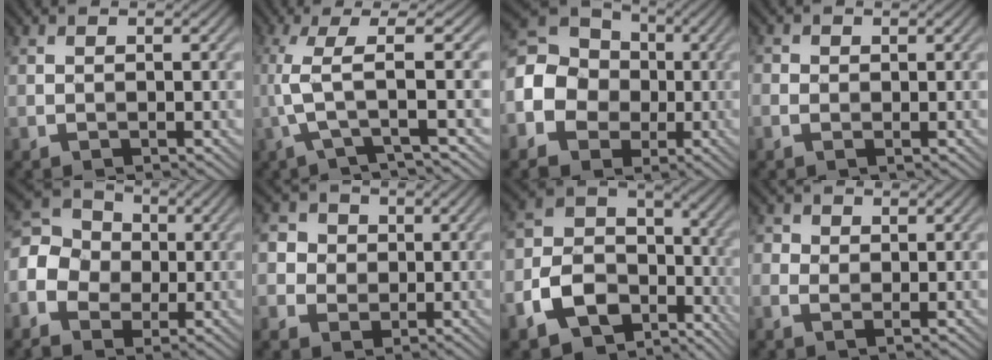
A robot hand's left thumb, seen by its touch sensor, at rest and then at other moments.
{"total": 5.4, "force": [-0.2, 0.4, 5.4], "torque": [-0.111, 0.016, -0.015]}
{"total": 12.1, "force": [-2.0, 10.6, 5.5], "torque": [-0.156, -0.010, -0.064]}
{"total": 1.5, "force": [0.1, 1.3, 0.7], "torque": [-0.020, 0.000, 0.001]}
{"total": 9.3, "force": [-1.4, 7.9, 4.7], "torque": [-0.147, -0.004, -0.040]}
{"total": 5.1, "force": [0.4, 4.8, 1.6], "torque": [-0.059, 0.012, -0.003]}
{"total": 12.8, "force": [-6.7, 8.7, 6.6], "torque": [-0.161, -0.033, -0.113]}
{"total": 2.4, "force": [0.4, 1.9, 1.3], "torque": [-0.034, 0.002, 0.006]}